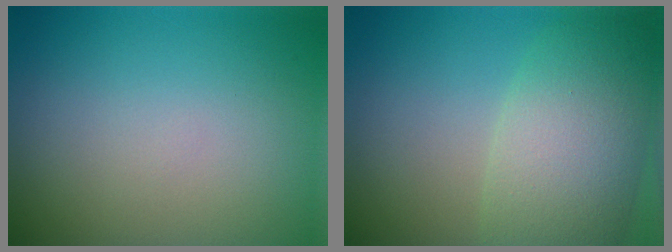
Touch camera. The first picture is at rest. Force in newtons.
{"total": 7.5, "press": 7.5, "slide": 0.6}